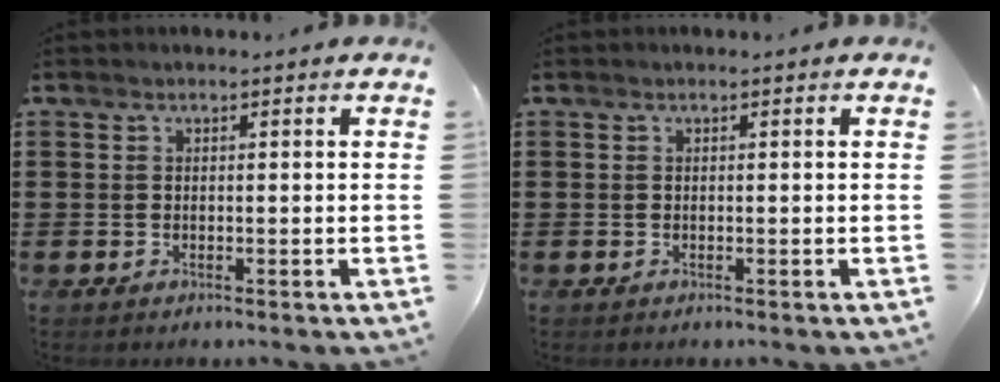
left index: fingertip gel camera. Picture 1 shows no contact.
{"total": 0.0}